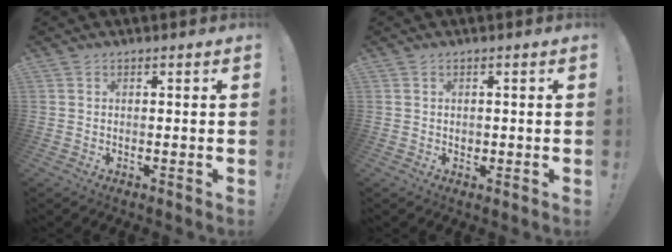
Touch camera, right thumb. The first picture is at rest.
{"total": 1.0, "force": [0.0, 1.0, 0.3], "torque": [-0.006, 0.002, 0.000]}